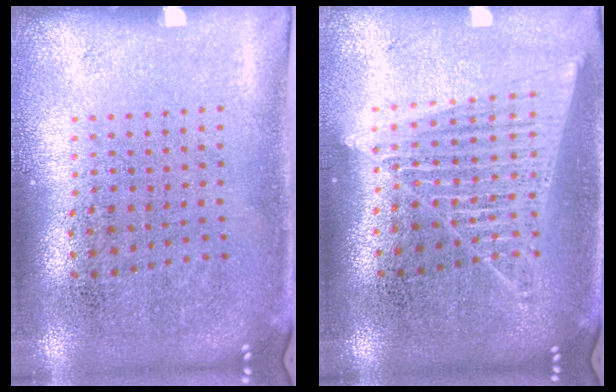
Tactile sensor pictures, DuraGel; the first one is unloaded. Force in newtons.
{"total": 1.5, "press": 1.4, "slide": 0.5}